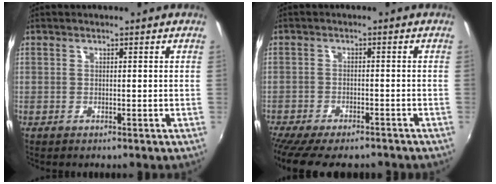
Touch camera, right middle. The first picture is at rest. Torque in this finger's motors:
{"motor_torque": [1.31, -0.83, 0.40, 0.21]}